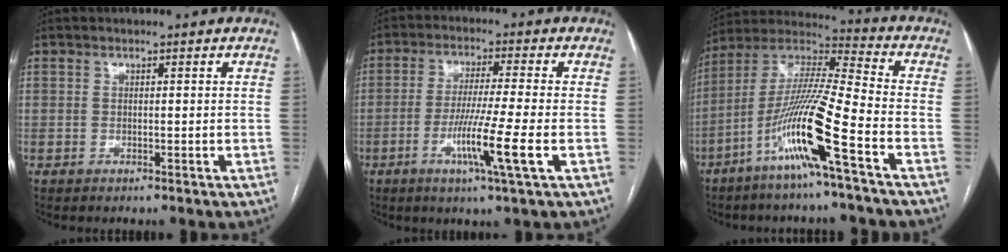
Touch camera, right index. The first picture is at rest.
{"total": 9.2, "force": [-3.1, -1.2, 8.6], "torque": [-0.161, -0.022, -0.059]}
{"total": 15.1, "force": [-7.0, -1.0, 13.3], "torque": [-0.268, -0.010, -0.141]}